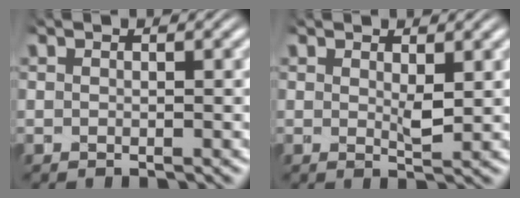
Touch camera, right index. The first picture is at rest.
{"total": 1.8, "force": [1.5, -0.1, 1.0], "torque": [-0.009, -0.001, 0.027]}